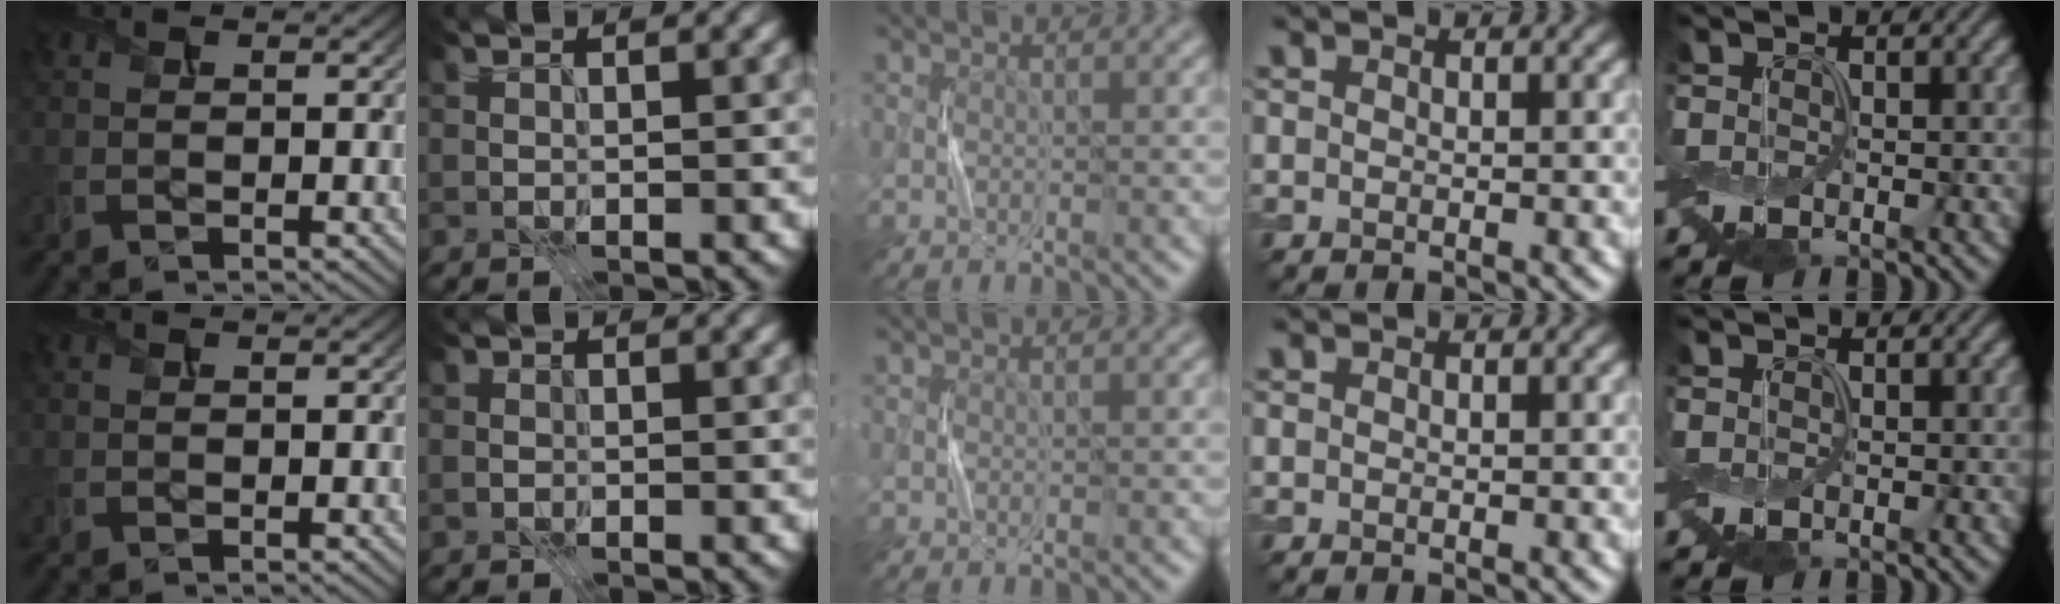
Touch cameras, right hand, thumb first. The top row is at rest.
{"index": {"total": 0.6, "force": [-0.2, 0.6, 0.1], "torque": [0.002, 0.000, -0.006]}}